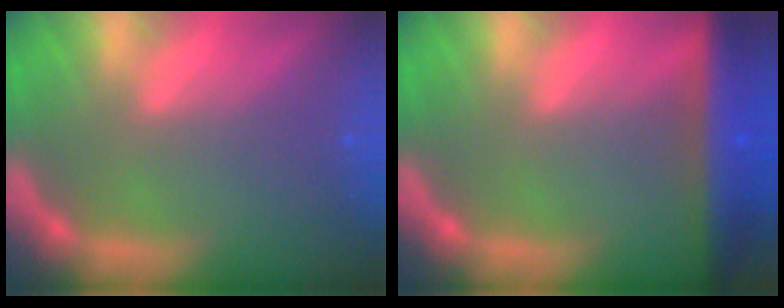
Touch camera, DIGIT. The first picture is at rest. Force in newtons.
{"total": 7.0}